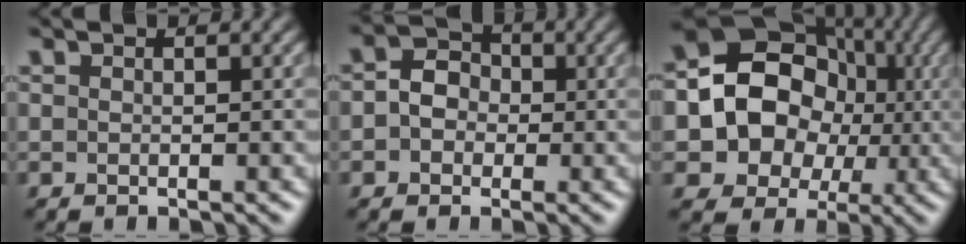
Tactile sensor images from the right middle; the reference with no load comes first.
{"total": 3.1, "force": [-0.2, 2.7, 1.6], "torque": [-0.014, 0.005, -0.014]}
{"total": 10.6, "force": [-0.4, 9.3, 5.0], "torque": [-0.065, 0.009, -0.030]}